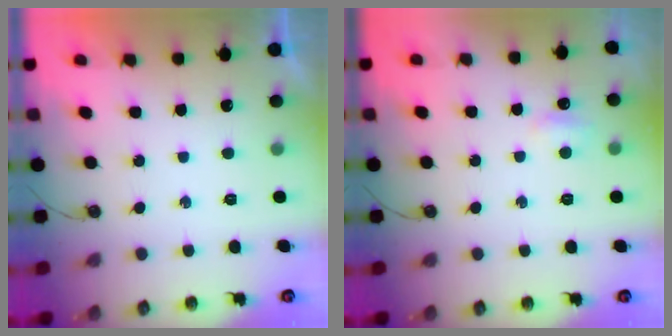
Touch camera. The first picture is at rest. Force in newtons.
{"total": 4.3, "press": 4.3, "slide": 0.7}